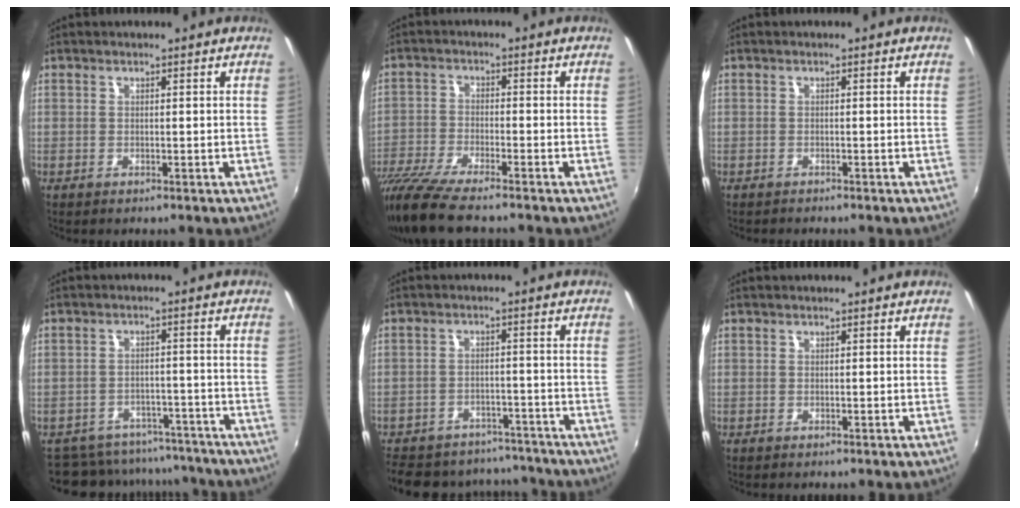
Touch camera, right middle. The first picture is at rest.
{"total": 11.1, "force": [-9.2, 1.0, 6.0], "torque": [-0.140, -0.038, -0.175]}
{"total": 0.7, "force": [-0.7, 0.0, 0.1], "torque": [-0.004, -0.004, -0.010]}
{"total": 13.7, "force": [-12.2, 5.5, 3.0], "torque": [-0.067, 0.023, -0.155]}
{"total": 19.6, "force": [-16.4, 8.4, 6.6], "torque": [-0.158, 0.025, -0.210]}
{"total": 0.0}